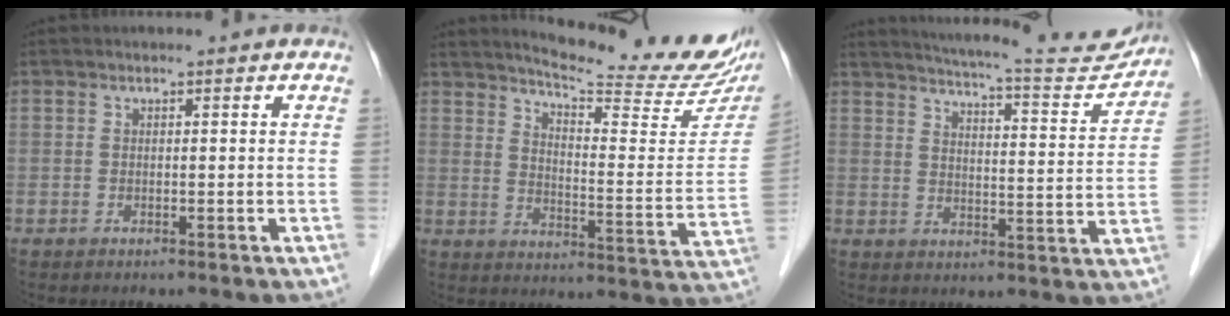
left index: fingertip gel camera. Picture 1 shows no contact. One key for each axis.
{"total": 21.5, "fx": 19.2, "fy": 2.2, "fz": 9.6, "tx": -0.136, "ty": -0.073, "tz": 0.238}
{"total": 17.6, "fx": 16.6, "fy": 1.9, "fz": 5.7, "tx": -0.085, "ty": -0.037, "tz": 0.209}